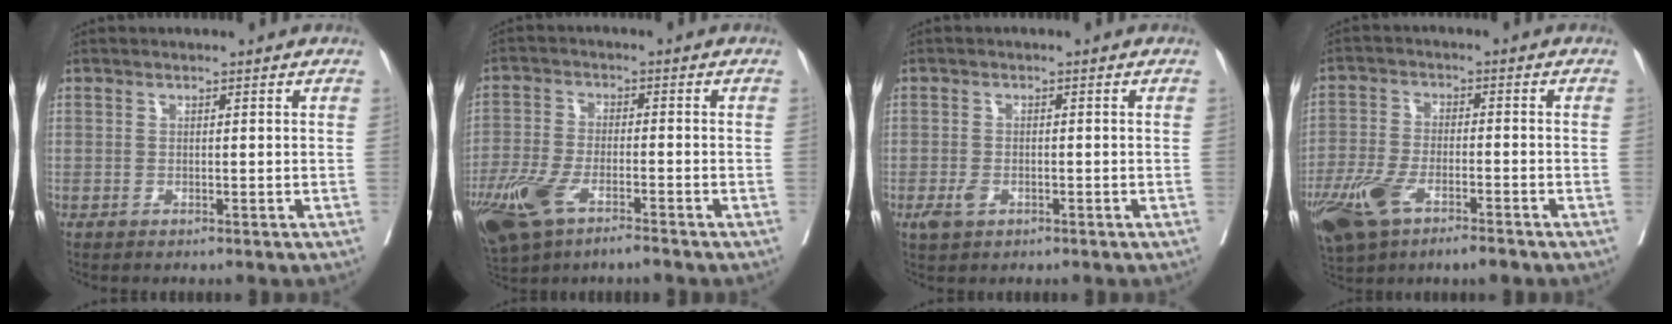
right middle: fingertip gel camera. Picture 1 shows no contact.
{"total": 10.7, "force": [-6.7, 3.7, 7.5], "torque": [-0.153, -0.011, -0.123]}
{"total": 2.4, "force": [-1.1, 1.4, 1.6], "torque": [-0.033, 0.000, -0.014]}
{"total": 11.3, "force": [-6.7, 4.0, 8.2], "torque": [-0.168, -0.009, -0.118]}